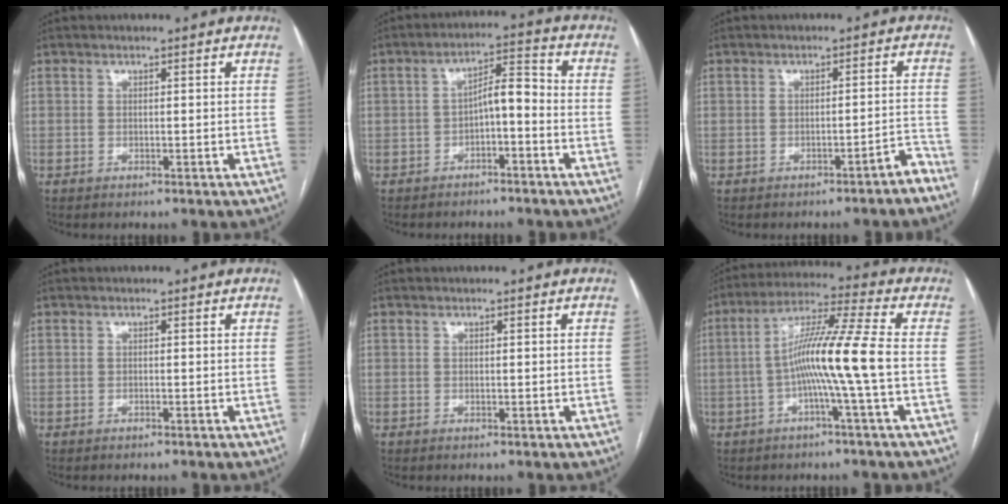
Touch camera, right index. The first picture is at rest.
{"total": 5.5, "force": [-1.6, 1.7, 4.9], "torque": [-0.085, 0.026, -0.025]}
{"total": 2.8, "force": [-2.4, 0.2, 1.4], "torque": [-0.010, 0.007, -0.030]}
{"total": 0.0}
{"total": 0.0}
{"total": 11.2, "force": [-1.9, -1.6, 10.9], "torque": [-0.199, 0.012, -0.040]}